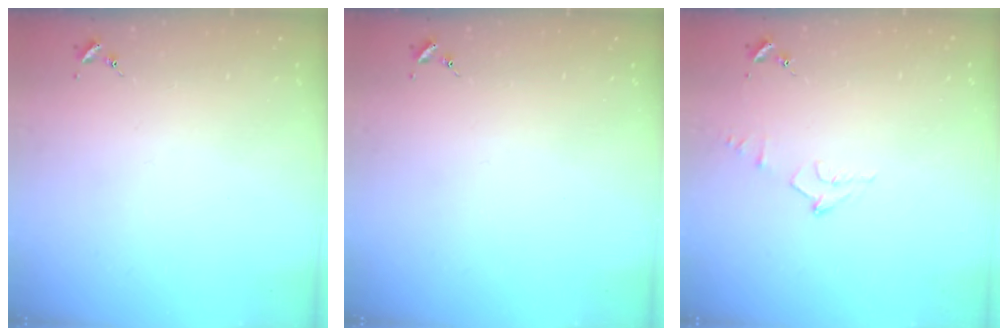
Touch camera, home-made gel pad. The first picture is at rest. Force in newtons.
{"total": 0.0}
{"total": 7.8, "press": 7.7, "slide": 1.0}